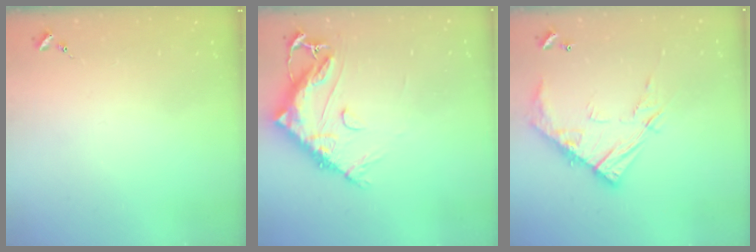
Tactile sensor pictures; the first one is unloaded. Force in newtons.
{"total": 14.1, "press": 14.0, "slide": 1.4}
{"total": 13.7, "press": 13.6, "slide": 1.0}